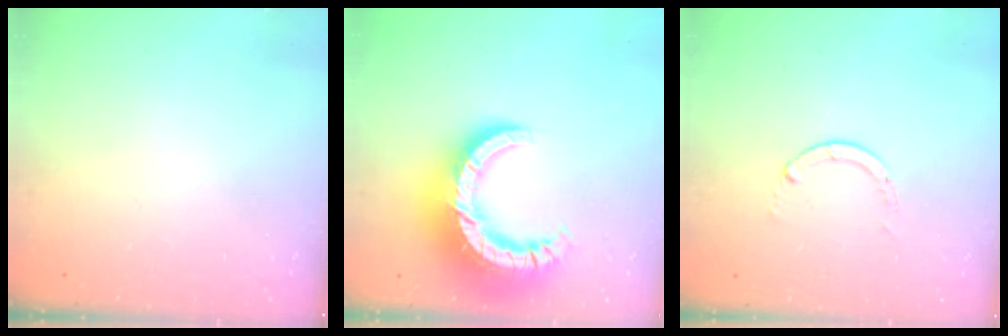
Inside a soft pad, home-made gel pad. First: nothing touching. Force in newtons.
{"total": 18.8, "press": 18.7, "slide": 2.1}
{"total": 0.0}